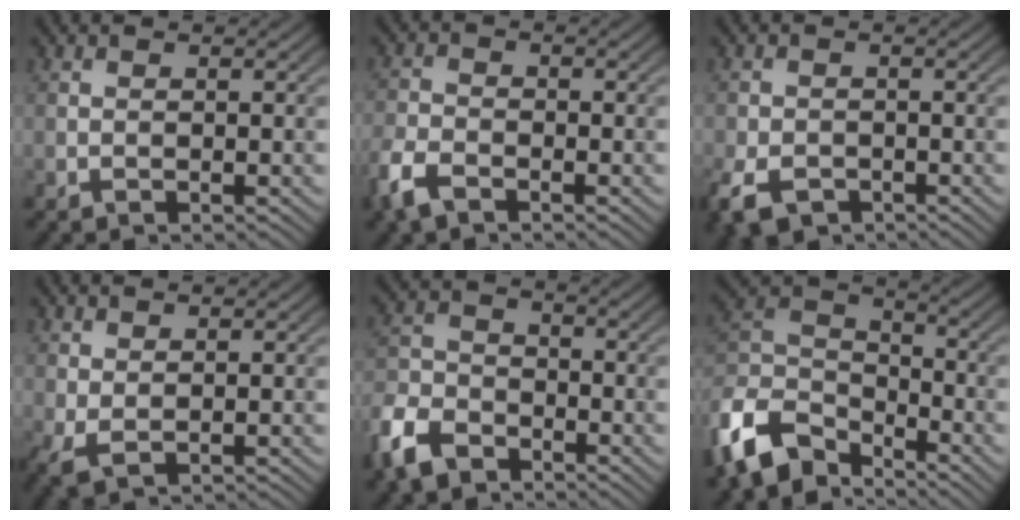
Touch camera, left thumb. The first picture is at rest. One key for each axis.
{"total": 5.1, "fx": -3.3, "fy": 2.6, "fz": 2.8, "tx": -0.070, "ty": -0.008, "tz": -0.080}
{"total": 5.1, "fx": -2.7, "fy": 3.3, "fz": 2.7, "tx": -0.066, "ty": -0.011, "tz": -0.056}
{"total": 2.2, "fx": 0.5, "fy": 1.2, "fz": 1.9, "tx": -0.056, "ty": -0.001, "tz": 0.010}
{"total": 8.1, "fx": -5.5, "fy": 4.6, "fz": 3.8, "tx": -0.098, "ty": -0.010, "tz": -0.128}
{"total": 10.4, "fx": -7.0, "fy": 5.7, "fz": 5.1, "tx": -0.118, "ty": -0.005, "tz": -0.156}